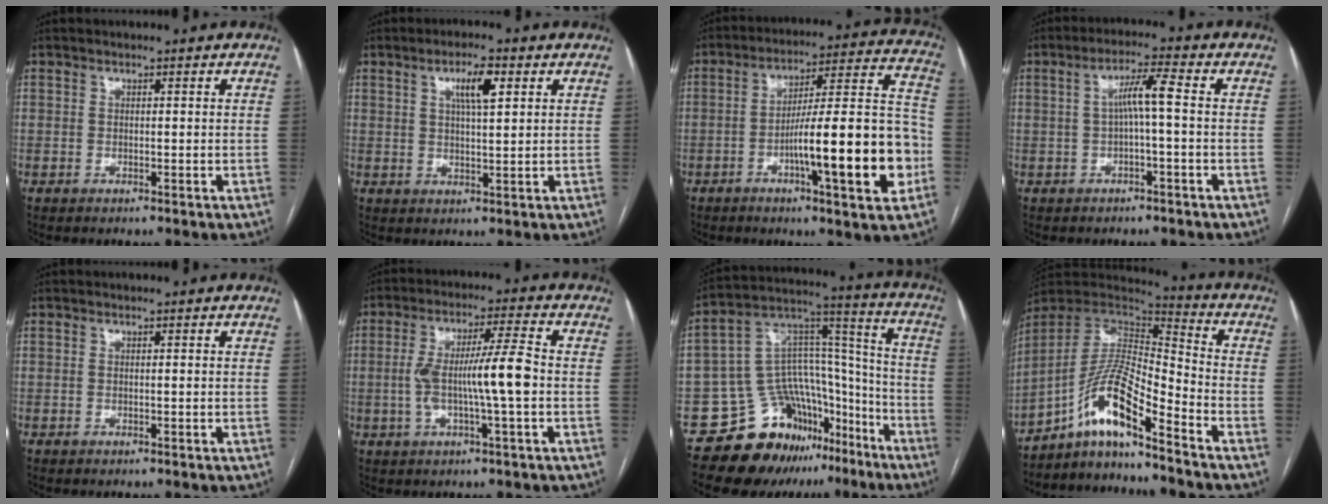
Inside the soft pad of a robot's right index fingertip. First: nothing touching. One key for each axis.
{"total": 5.2, "fx": 2.2, "fy": 0.9, "fz": 4.6, "tx": -0.083, "ty": 0.004, "tz": 0.038}
{"total": 19.3, "fx": -5.8, "fy": 2.0, "fz": 18.3, "tx": -0.250, "ty": 0.018, "tz": -0.082}
{"total": 4.8, "fx": 0.0, "fy": 0.0, "fz": 4.8, "tx": -0.085, "ty": 0.019, "tz": 0.002}
{"total": 0.0}
{"total": 9.8, "fx": -1.1, "fy": 0.3, "fz": 9.7, "tx": -0.181, "ty": 0.014, "tz": -0.024}
{"total": 18.2, "fx": -12.8, "fy": 10.7, "fz": 7.2, "tx": -0.094, "ty": 0.091, "tz": -0.200}
{"total": 12.3, "fx": -8.5, "fy": 1.3, "fz": 8.9, "tx": -0.171, "ty": 0.021, "tz": -0.155}